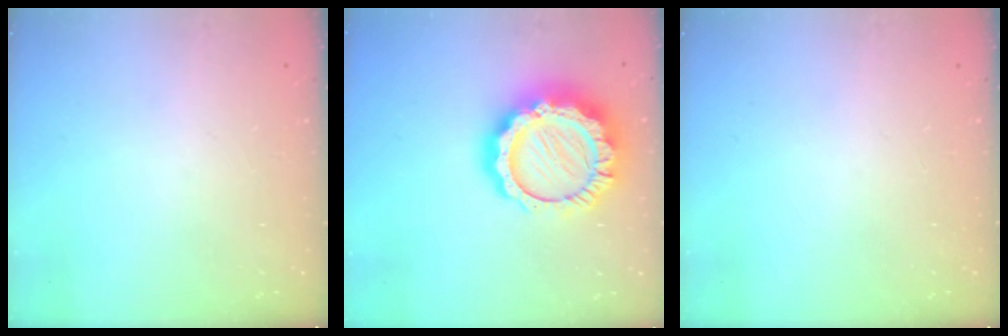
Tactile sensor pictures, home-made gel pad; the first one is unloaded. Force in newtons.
{"total": 20.3, "press": 20.3, "slide": 1.7}
{"total": 0.0}